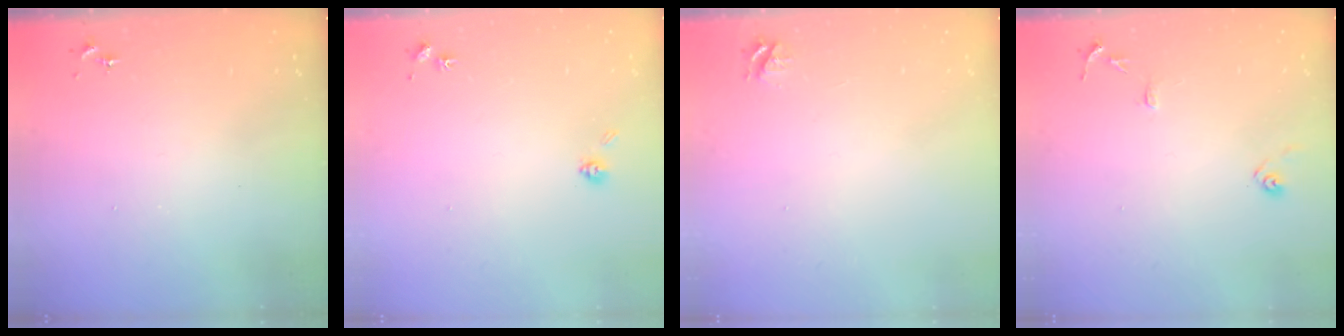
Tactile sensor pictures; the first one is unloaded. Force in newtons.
{"total": 4.6, "press": 4.4, "slide": 1.2}
{"total": 4.2, "press": 4.1, "slide": 0.5}
{"total": 9.0, "press": 8.9, "slide": 0.8}